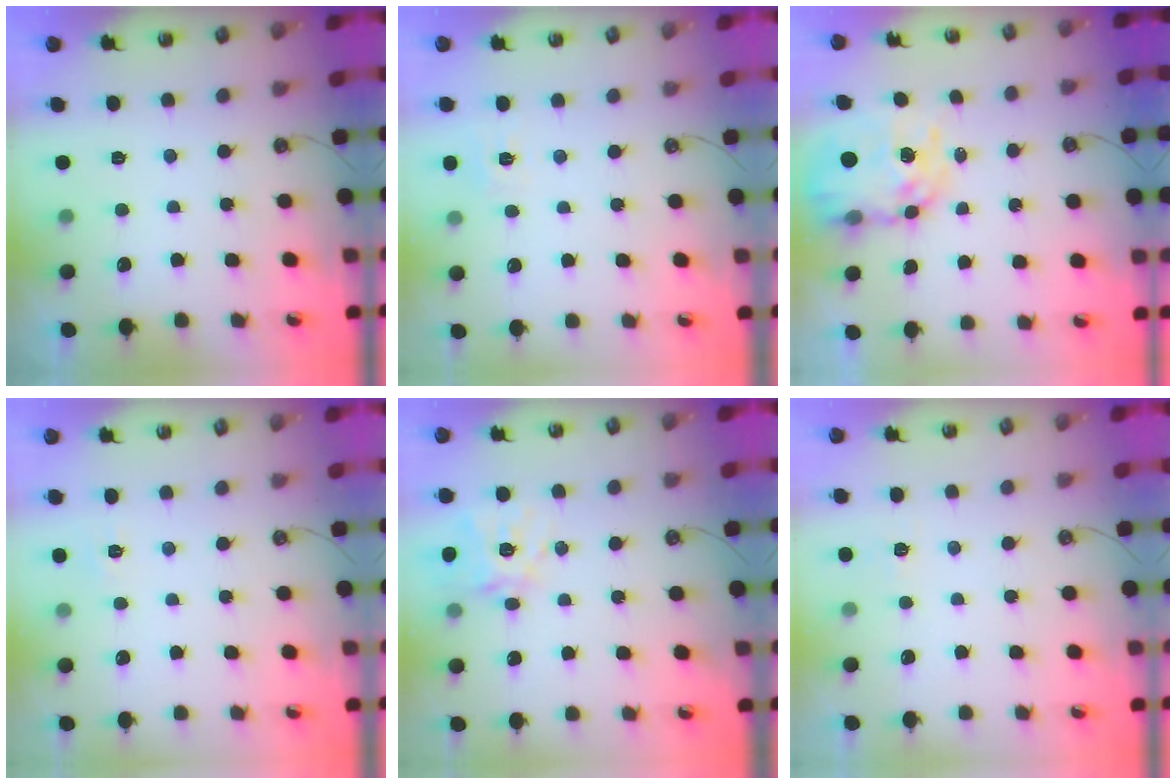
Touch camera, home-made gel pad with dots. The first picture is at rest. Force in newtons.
{"total": 6.4, "press": 6.4, "slide": 0.7}
{"total": 13.3, "press": 13.2, "slide": 1.1}
{"total": 3.5, "press": 3.5, "slide": 0.5}
{"total": 15.5, "press": 15.4, "slide": 1.8}
{"total": 2.7, "press": 2.7, "slide": 0.4}